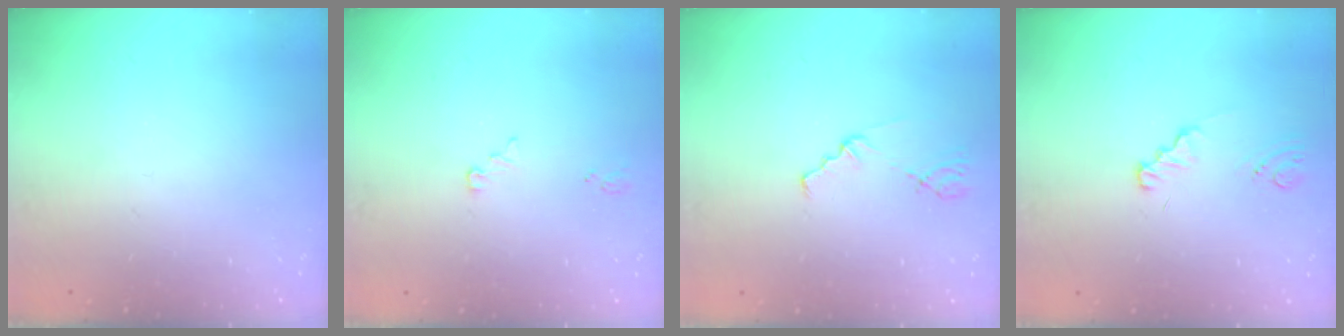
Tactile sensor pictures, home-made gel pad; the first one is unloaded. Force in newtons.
{"total": 2.5, "press": 2.5, "slide": 0.2}
{"total": 1.1, "press": 1.1, "slide": 0.2}
{"total": 1.1, "press": 1.1, "slide": 0.1}